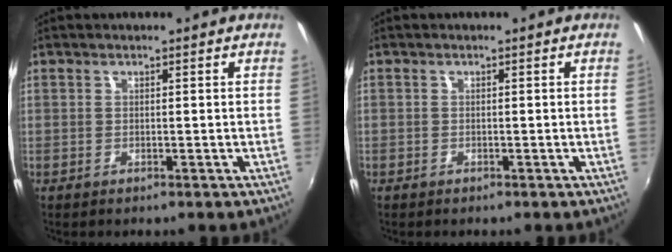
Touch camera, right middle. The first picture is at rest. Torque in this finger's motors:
{"motor_torque": [0.96, -1.18, 0.20, -0.21]}